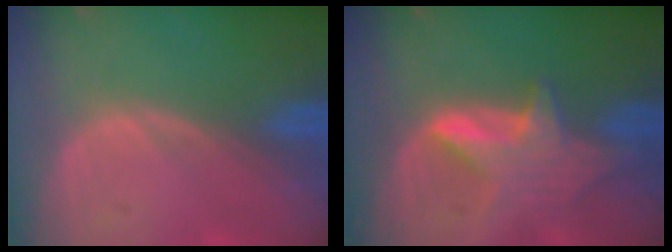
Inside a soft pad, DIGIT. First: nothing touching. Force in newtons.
{"total": 5.9, "press": 5.9, "slide": 0.5}